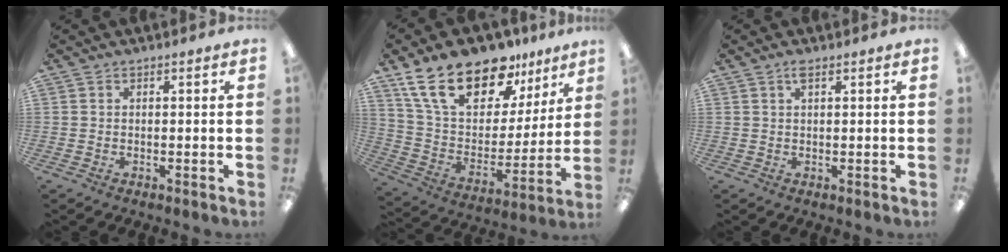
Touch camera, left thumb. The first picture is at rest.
{"total": 21.4, "force": [14.9, 10.5, 11.4], "torque": [-0.211, -0.084, 0.269]}
{"total": 1.8, "force": [1.1, 0.6, 1.4], "torque": [-0.023, 0.000, 0.017]}